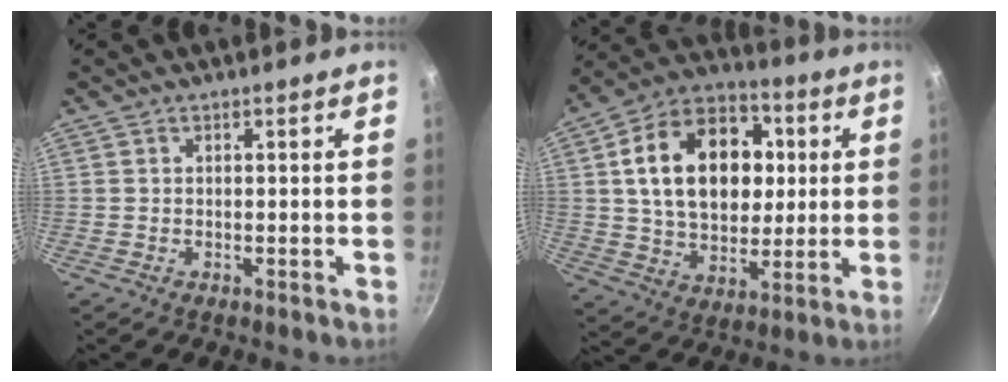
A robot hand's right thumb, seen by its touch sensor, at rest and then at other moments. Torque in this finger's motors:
{"motor_torque": [0.82, 4.03, 1.83, 0.33, 0.19]}